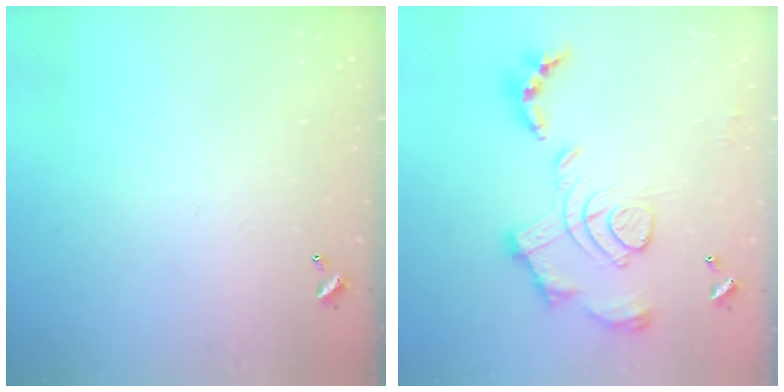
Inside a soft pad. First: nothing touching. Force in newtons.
{"total": 2.1, "press": 1.4, "slide": 1.5}